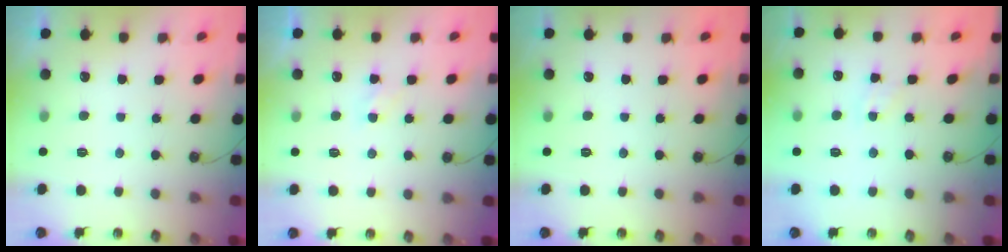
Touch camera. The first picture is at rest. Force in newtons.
{"total": 2.9, "press": 2.9, "slide": 0.4}
{"total": 0.0}
{"total": 2.9, "press": 2.9, "slide": 0.4}